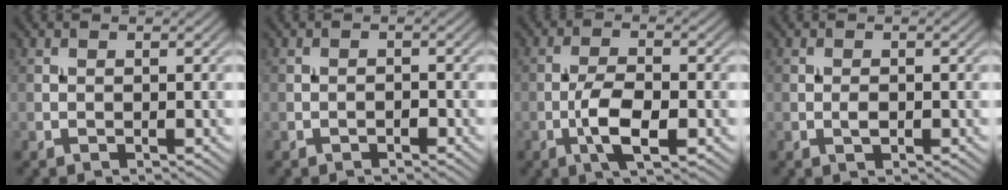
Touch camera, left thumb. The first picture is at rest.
{"total": 0.8, "force": [-0.6, 0.3, 0.5], "torque": [-0.005, 0.003, -0.010]}
{"total": 5.8, "force": [-2.1, 1.9, 5.1], "torque": [-0.102, 0.001, -0.042]}
{"total": 1.3, "force": [-0.4, 0.6, 1.1], "torque": [-0.021, 0.001, -0.008]}